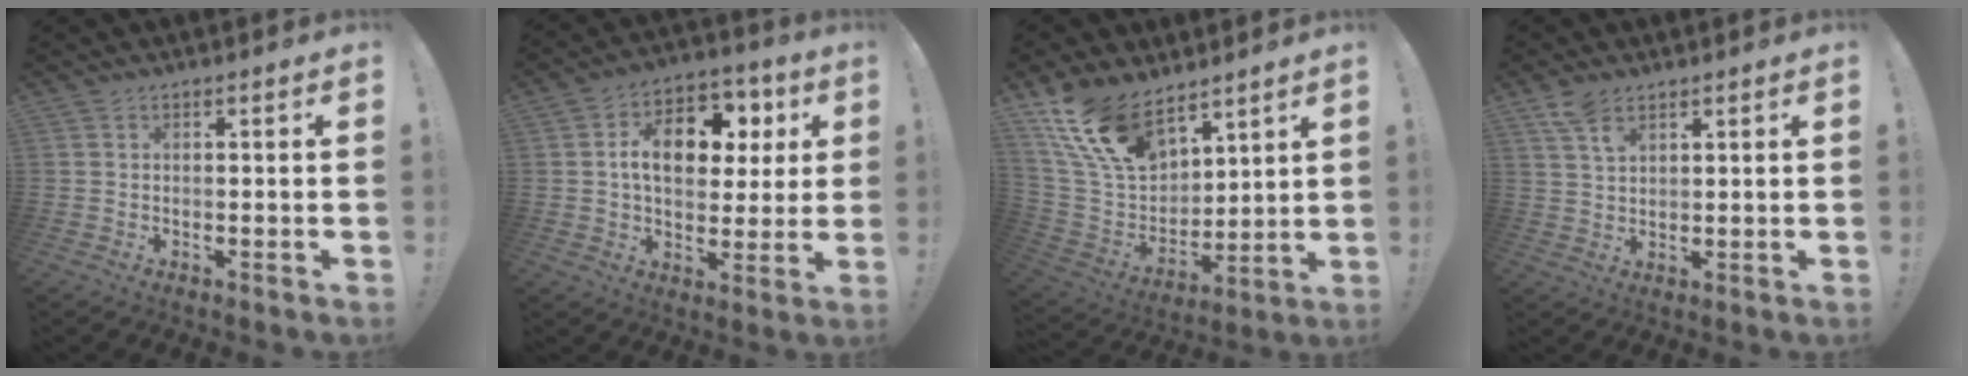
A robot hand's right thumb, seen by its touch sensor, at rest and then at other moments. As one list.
[{"total": 14.3, "force": [3.5, 9.8, 9.8], "torque": [-0.135, -0.008, 0.066]}, {"total": 18.6, "force": [12.7, 9.9, 9.3], "torque": [-0.204, -0.073, 0.243]}, {"total": 5.2, "force": [3.7, 2.3, 3.0], "torque": [-0.057, -0.017, 0.069]}]